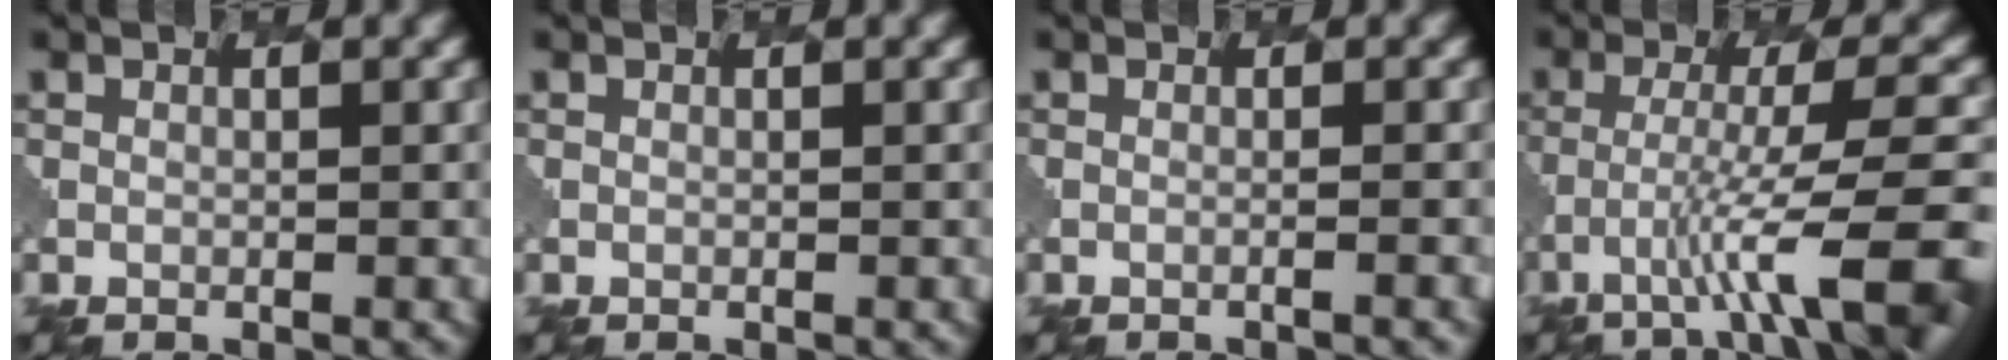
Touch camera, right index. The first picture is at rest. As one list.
[{"total": 0.0}, {"total": 1.3, "force": [-0.2, 0.4, 1.2], "torque": [-0.002, 0.000, -0.018]}, {"total": 8.3, "force": [-3.5, 1.6, 7.3], "torque": [-0.110, 0.006, -0.056]}]